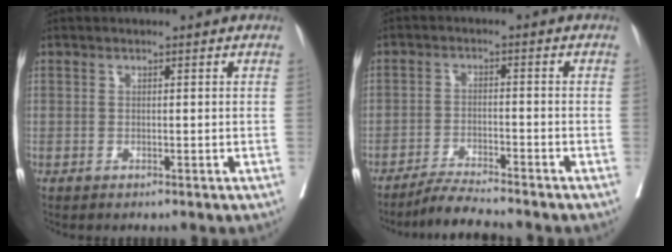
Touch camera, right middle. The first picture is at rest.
{"total": 5.3, "force": [-5.0, -0.7, 1.6], "torque": [-0.034, -0.021, -0.091]}